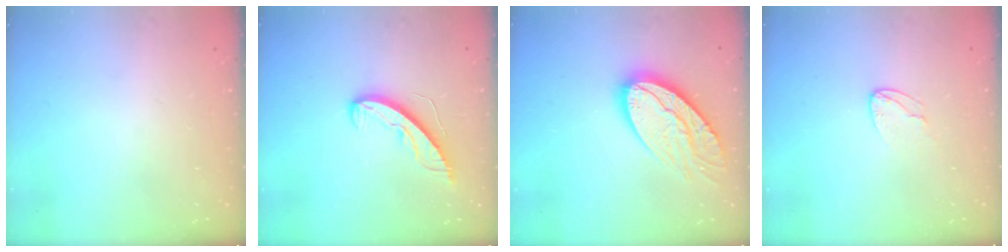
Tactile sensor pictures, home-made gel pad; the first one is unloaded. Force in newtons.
{"total": 9.2, "press": 9.1, "slide": 1.3}
{"total": 16.9, "press": 16.9, "slide": 1.0}
{"total": 5.0, "press": 4.9, "slide": 0.4}